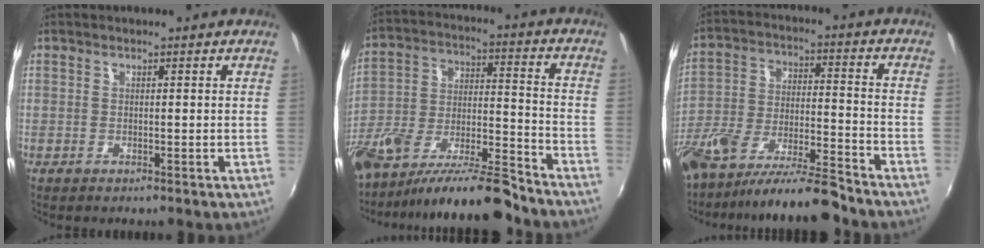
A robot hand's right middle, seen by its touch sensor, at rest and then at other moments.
{"total": 18.3, "force": [-14.1, 3.7, 11.0], "torque": [-0.214, -0.027, -0.237]}
{"total": 16.1, "force": [-13.1, 2.7, 8.9], "torque": [-0.179, -0.029, -0.223]}